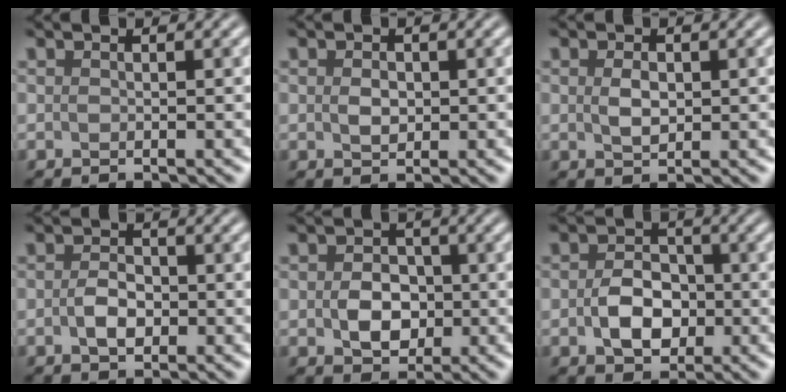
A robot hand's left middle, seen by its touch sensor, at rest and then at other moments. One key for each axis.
{"total": 1.5, "fx": 0.1, "fy": 1.1, "fz": 1.1, "tx": -0.021, "ty": -0.002, "tz": 0.002}
{"total": 1.9, "fx": 0.2, "fy": 1.2, "fz": 1.5, "tx": -0.033, "ty": -0.001, "tz": 0.006}
{"total": 2.4, "fx": -0.5, "fy": 1.5, "fz": 1.8, "tx": -0.036, "ty": 0.000, "tz": -0.012}
{"total": 3.8, "fx": -0.5, "fy": 2.9, "fz": 2.5, "tx": -0.042, "ty": -0.004, "tz": -0.010}
{"total": 4.3, "fx": -0.8, "fy": 3.1, "fz": 2.9, "tx": -0.051, "ty": 0.000, "tz": -0.017}